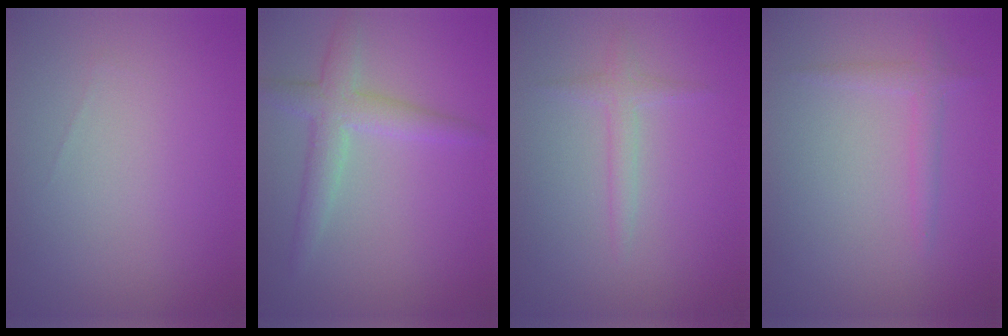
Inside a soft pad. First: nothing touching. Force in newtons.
{"total": 3.3, "press": 3.3, "slide": 0.1}
{"total": 1.5, "press": 1.5, "slide": 0.1}
{"total": 1.4, "press": 1.4, "slide": 0.1}